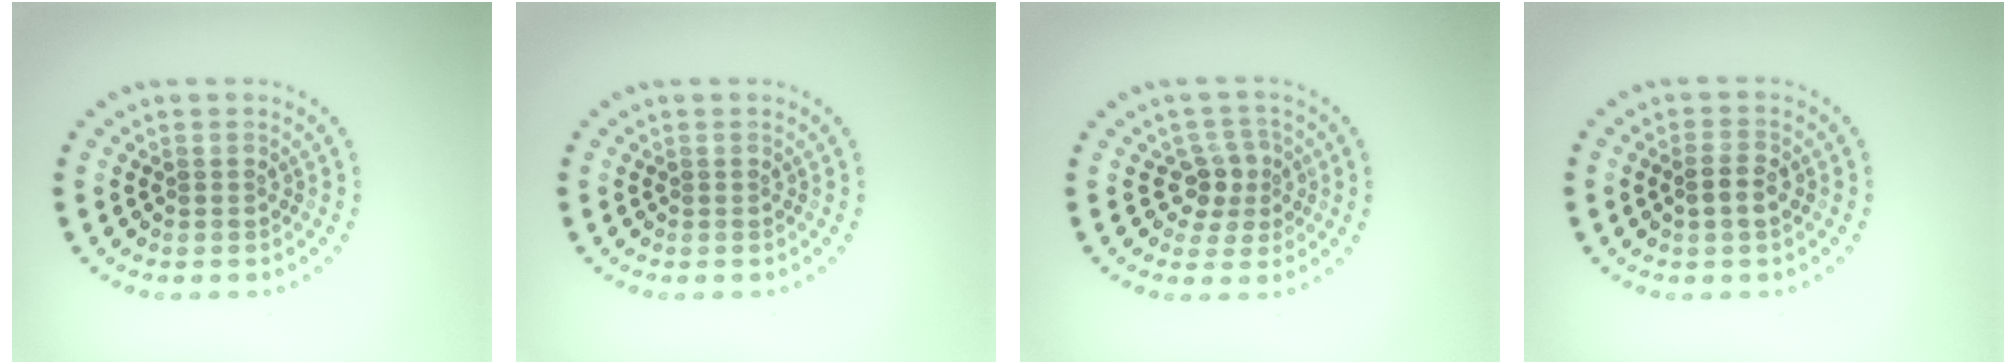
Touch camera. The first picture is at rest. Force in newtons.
{"total": 0.0}
{"total": 2.7, "press": 2.4, "slide": 1.2}
{"total": 1.9, "press": 1.9, "slide": 0.4}